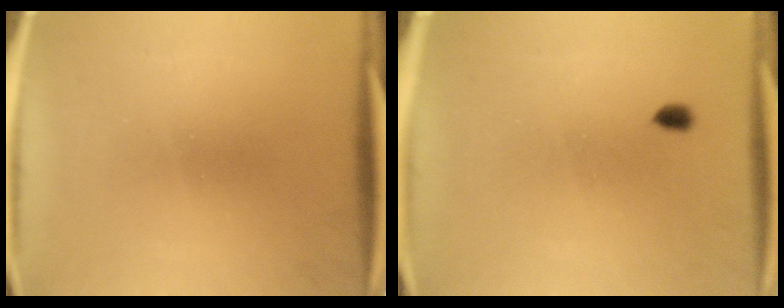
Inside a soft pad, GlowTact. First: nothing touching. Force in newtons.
{"total": 1.2}